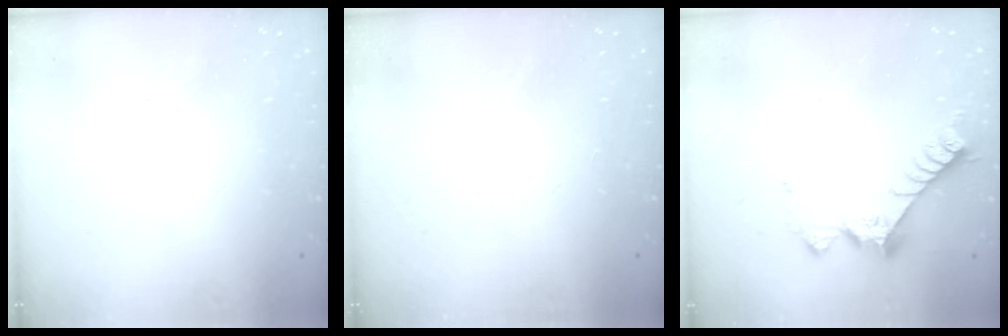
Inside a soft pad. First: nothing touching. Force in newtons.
{"total": 0.0}
{"total": 8.3, "press": 8.3, "slide": 0.5}